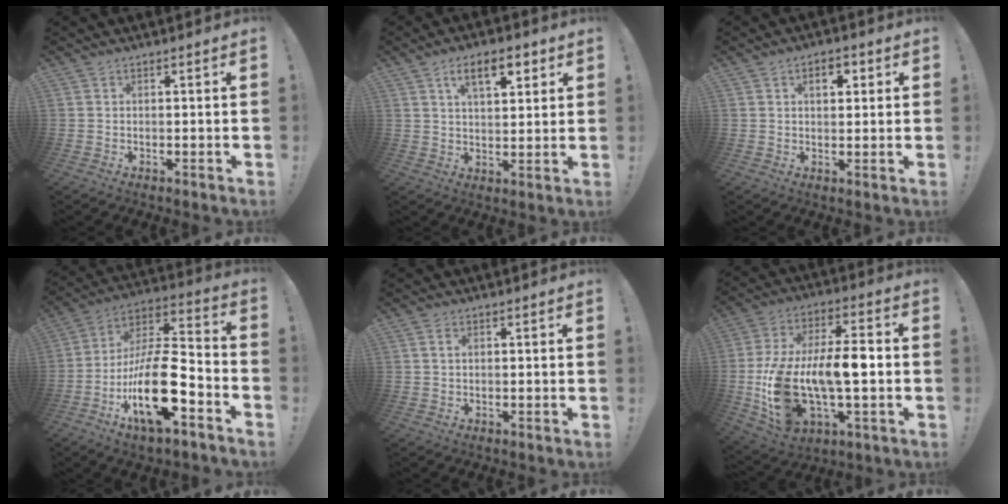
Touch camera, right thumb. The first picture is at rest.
{"total": 9.5, "force": [4.7, 4.2, 7.1], "torque": [-0.103, -0.006, 0.080]}
{"total": 4.3, "force": [1.4, 2.5, 3.1], "torque": [-0.035, -0.003, 0.016]}
{"total": 22.2, "force": [-8.4, 8.5, 18.7], "torque": [-0.348, 0.047, -0.134]}
{"total": 1.4, "force": [0.6, 0.9, 0.9], "torque": [-0.015, 0.003, 0.009]}
{"total": 20.8, "force": [-2.9, 10.8, 17.6], "torque": [-0.351, 0.007, -0.036]}